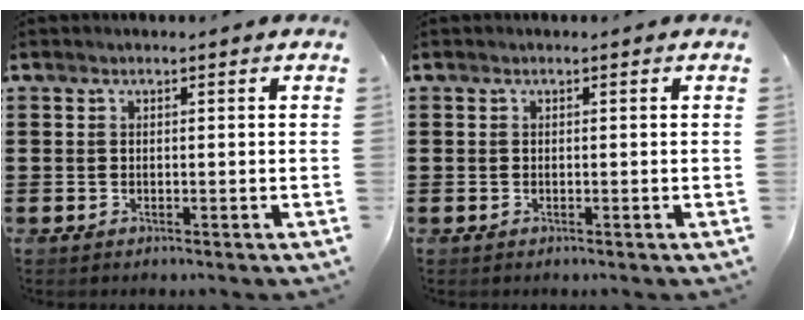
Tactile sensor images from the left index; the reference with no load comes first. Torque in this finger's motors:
{"motor_torque": [0.00, 0.00, 0.00, 0.01]}